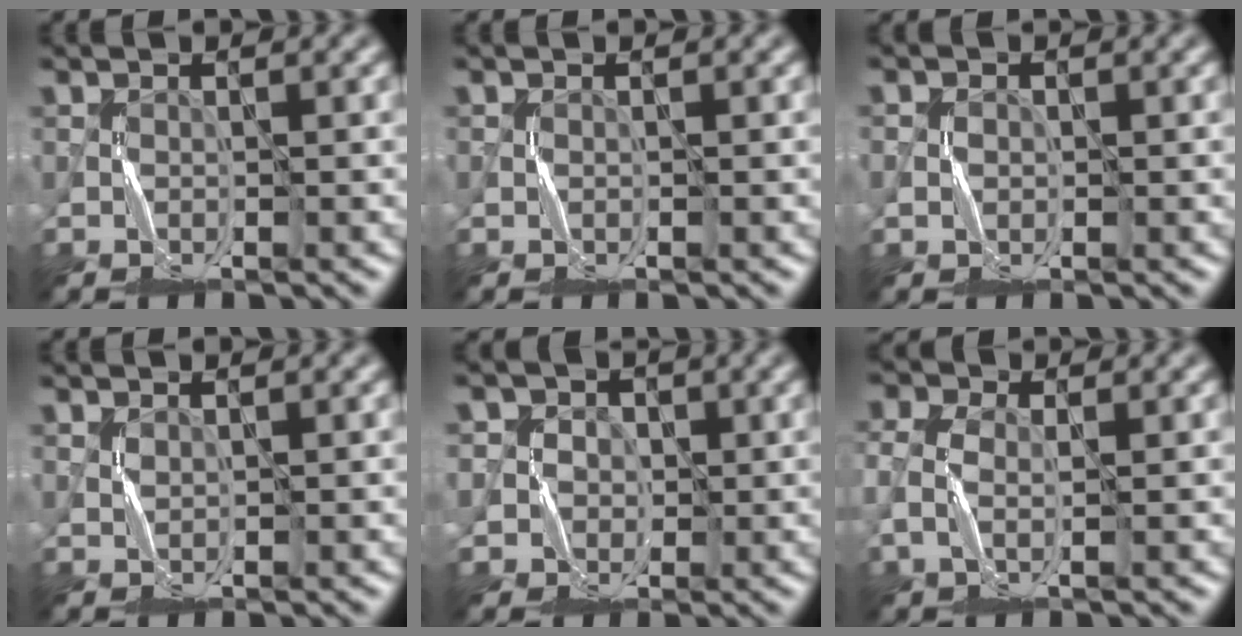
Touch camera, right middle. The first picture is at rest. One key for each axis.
{"total": 0.0}
{"total": 0.8, "fx": -0.2, "fy": 0.7, "fz": -0.1, "tx": 0.003, "ty": 0.002, "tz": -0.005}
{"total": 0.5, "fx": 0.4, "fy": 0.3, "fz": 0.0, "tx": -0.006, "ty": 0.000, "tz": 0.012}
{"total": 4.6, "fx": 1.3, "fy": 4.4, "fz": 0.6, "tx": -0.016, "ty": 0.015, "tz": 0.016}
{"total": 2.2, "fx": -0.2, "fy": 1.6, "fz": 1.5, "tx": -0.042, "ty": 0.004, "tz": -0.006}